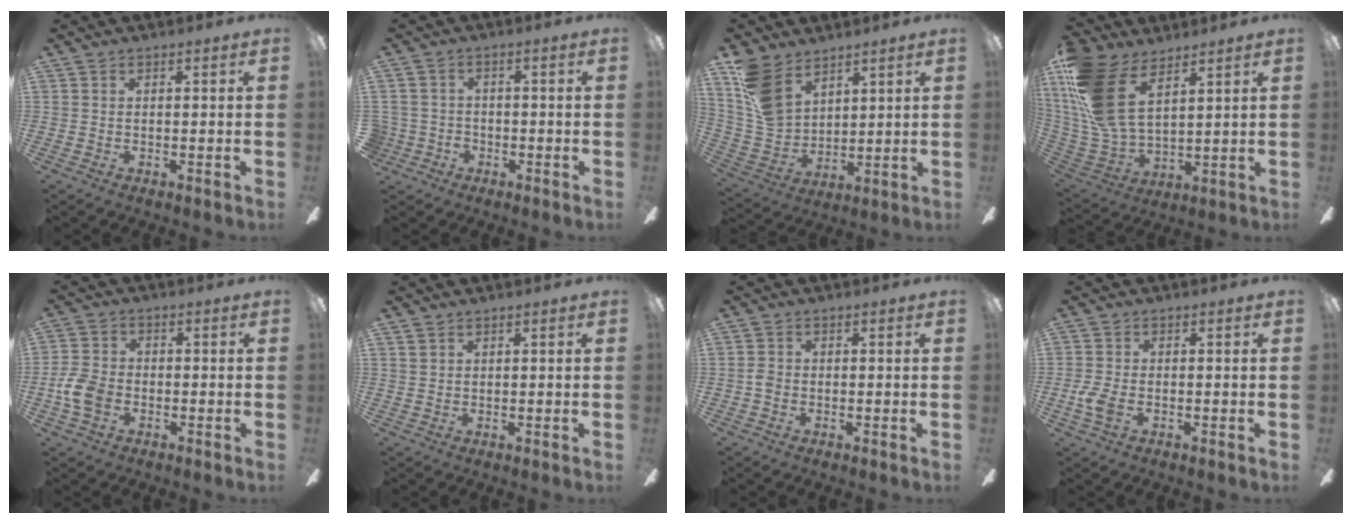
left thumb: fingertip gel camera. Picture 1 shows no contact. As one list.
[{"total": 3.4, "force": [-0.9, 3.2, 0.1], "torque": [-0.015, 0.003, -0.017]}, {"total": 14.0, "force": [8.7, 8.6, 6.7], "torque": [-0.163, -0.027, 0.174]}, {"total": 19.4, "force": [9.5, 10.4, 13.5], "torque": [-0.319, -0.048, 0.171]}, {"total": 7.1, "force": [-2.4, 4.9, 4.5], "torque": [-0.106, 0.010, -0.044]}, {"total": 0.8, "force": [0.6, 0.6, 0.1], "torque": [-0.003, -0.002, 0.012]}, {"total": 1.7, "force": [-0.6, 1.3, 1.0], "torque": [-0.018, 0.003, -0.011]}, {"total": 4.5, "force": [-1.5, 2.5, 3.4], "torque": [-0.081, -0.002, -0.030]}]